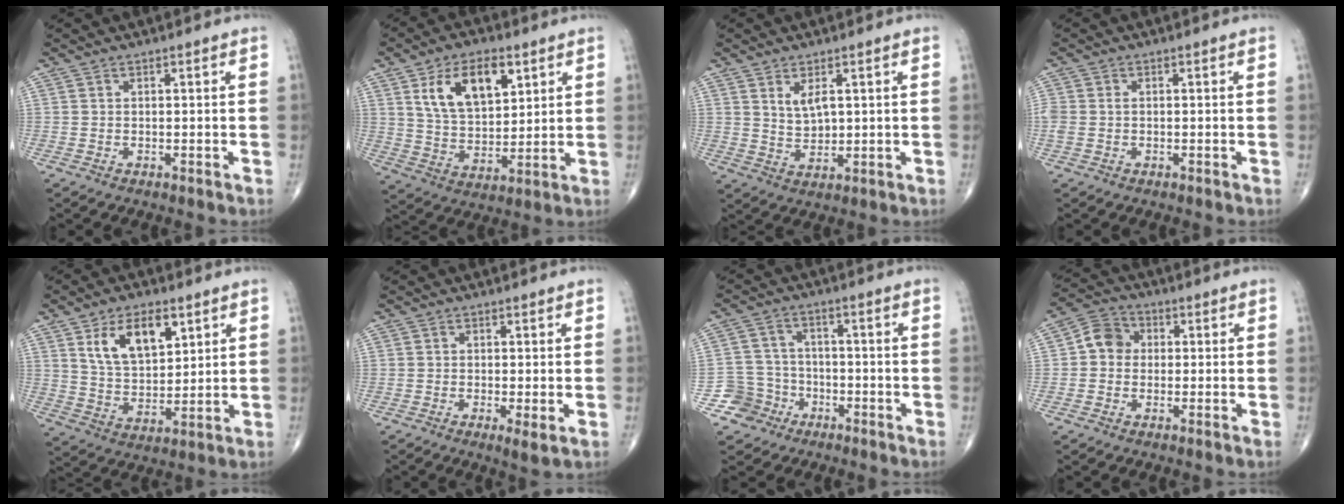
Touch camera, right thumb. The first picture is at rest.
{"total": 13.5, "force": [5.9, 7.5, 9.6], "torque": [-0.141, -0.022, 0.116]}
{"total": 4.1, "force": [1.8, 2.0, 3.1], "torque": [-0.050, -0.018, 0.040]}
{"total": 2.1, "force": [0.0, 1.5, 1.4], "torque": [-0.045, 0.007, 0.001]}
{"total": 12.0, "force": [5.6, 6.4, 8.4], "torque": [-0.123, -0.026, 0.110]}
{"total": 2.7, "force": [-0.4, 0.5, 2.6], "torque": [-0.050, -0.012, -0.011]}
{"total": 6.3, "force": [-3.4, 5.2, -0.4], "torque": [0.047, 0.033, -0.067]}
{"total": 5.9, "force": [0.2, 5.2, 2.8], "torque": [-0.031, 0.016, -0.009]}